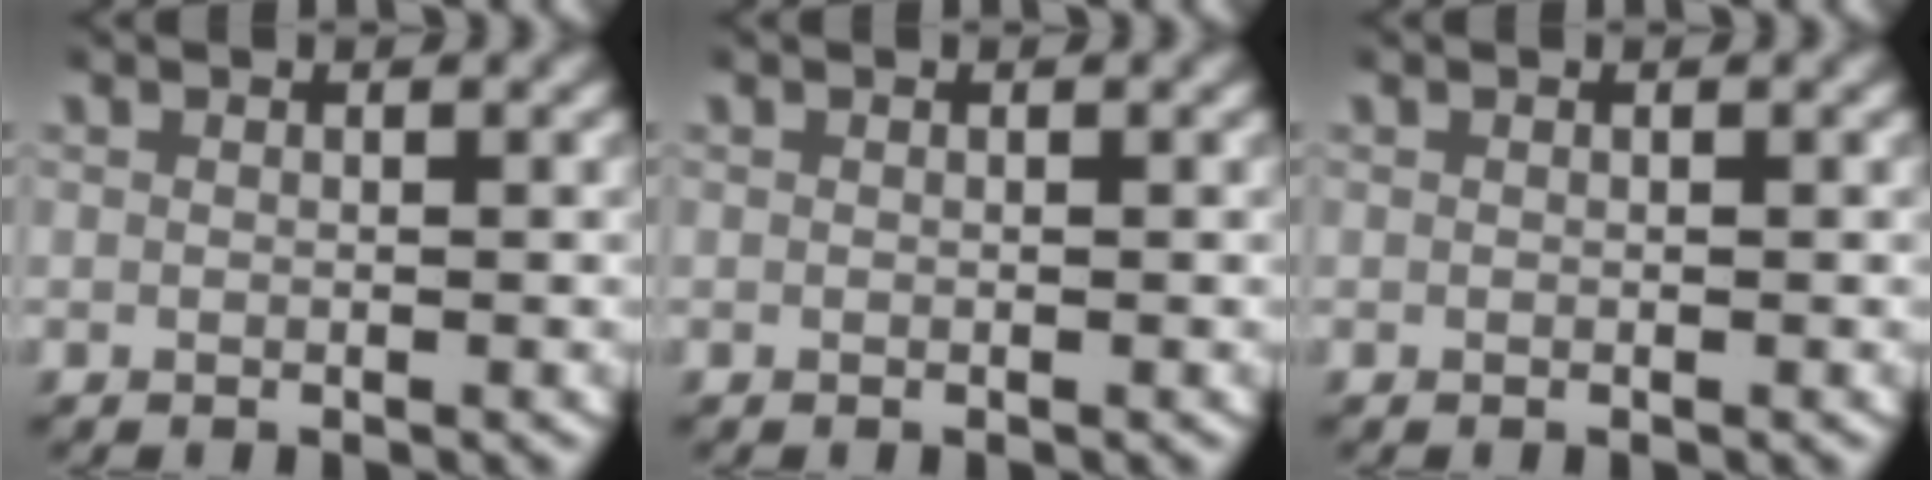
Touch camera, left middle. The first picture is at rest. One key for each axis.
{"total": 0.0}
{"total": 0.0}